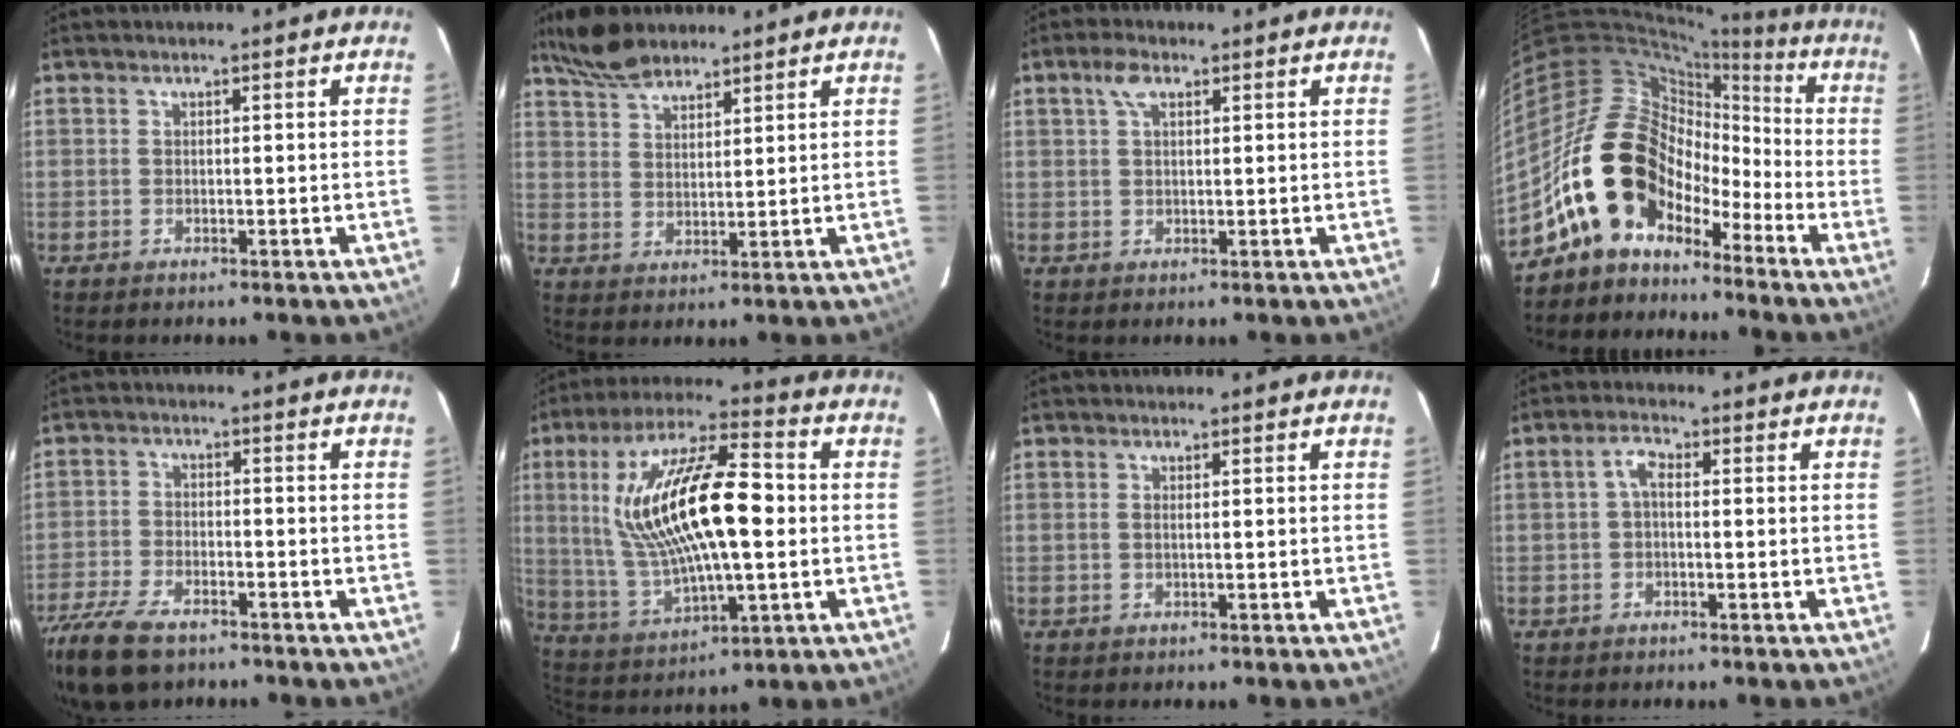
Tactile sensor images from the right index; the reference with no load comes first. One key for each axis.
{"total": 7.7, "fx": 6.4, "fy": 2.7, "fz": 3.2, "tx": -0.070, "ty": 0.021, "tz": 0.122}
{"total": 3.1, "fx": 1.5, "fy": 1.5, "fz": 2.2, "tx": -0.044, "ty": 0.009, "tz": 0.027}
{"total": 15.9, "fx": -8.7, "fy": 11.5, "fz": 6.9, "tx": -0.125, "ty": 0.032, "tz": -0.157}
{"total": 14.2, "fx": -10.5, "fy": 5.8, "fz": 7.6, "tx": -0.193, "ty": -0.034, "tz": -0.198}
{"total": 21.7, "fx": 2.3, "fy": 7.1, "fz": 20.3, "tx": -0.388, "ty": 0.012, "tz": 0.051}
{"total": 0.5, "fx": 0.1, "fy": -0.1, "fz": 0.5, "tx": -0.009, "ty": 0.003, "tz": 0.000}
{"total": 2.5, "fx": -0.1, "fy": 1.4, "fz": 2.1, "tx": -0.045, "ty": 0.011, "tz": -0.003}